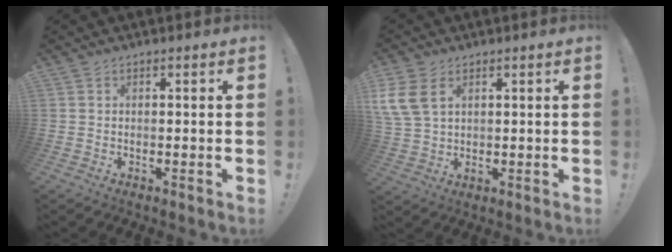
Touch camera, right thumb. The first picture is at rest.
{"total": 8.4, "force": [3.5, 5.7, 5.2], "torque": [-0.110, -0.006, 0.068]}